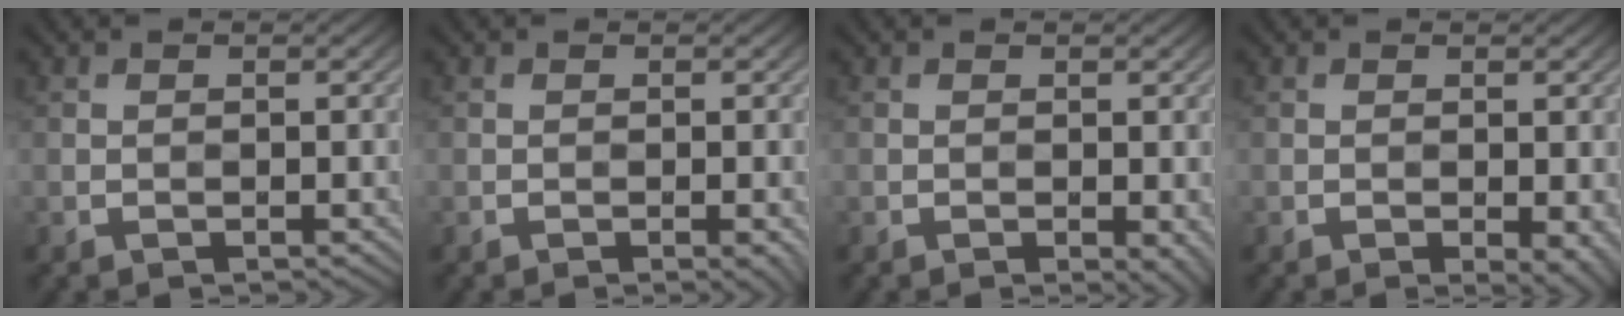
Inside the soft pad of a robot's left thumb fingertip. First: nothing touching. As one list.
[{"total": 1.1, "force": [-0.3, 0.1, 1.0], "torque": [-0.016, -0.005, -0.005]}, {"total": 1.7, "force": [-0.4, 0.7, 1.5], "torque": [-0.020, -0.007, -0.002]}, {"total": 2.5, "force": [-0.7, 1.0, 2.2], "torque": [-0.029, -0.007, -0.006]}]